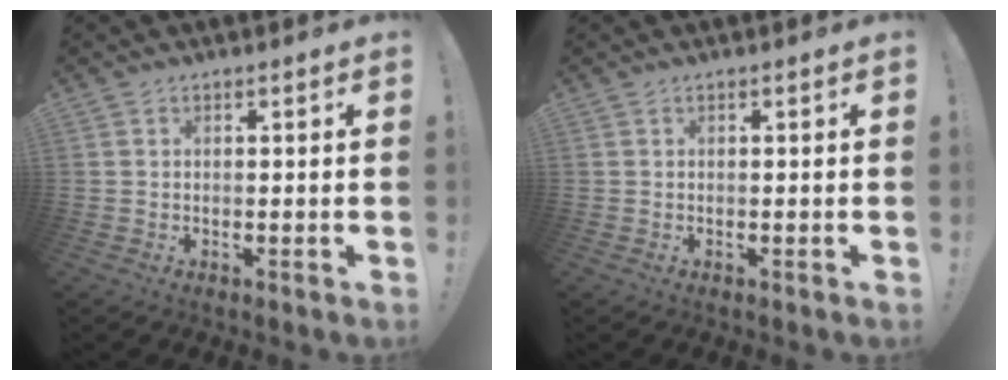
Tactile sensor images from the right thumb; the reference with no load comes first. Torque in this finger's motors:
{"motor_torque": [0.00, 0.00, 0.00, 0.00, 0.00]}